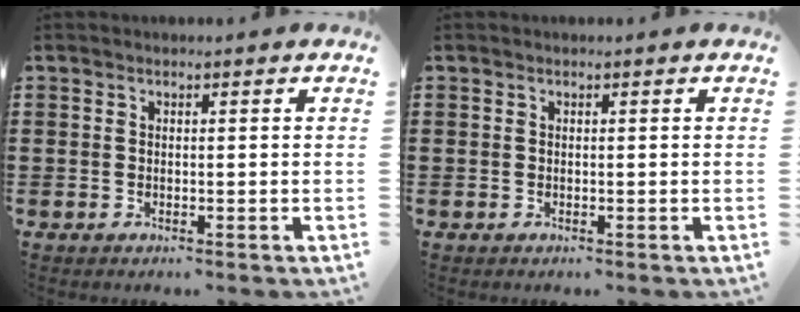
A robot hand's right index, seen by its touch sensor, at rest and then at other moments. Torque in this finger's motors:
{"motor_torque": [0.32, 0.97, 0.01, 0.00]}